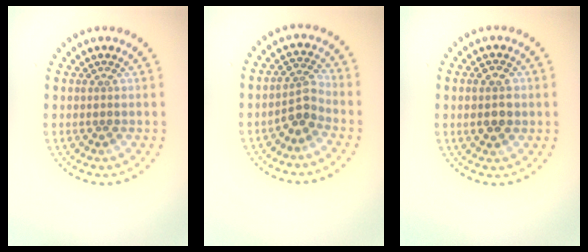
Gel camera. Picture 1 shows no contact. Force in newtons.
{"total": 2.5, "press": 2.1, "slide": 1.4}
{"total": 3.2, "press": 3.2, "slide": 0.2}